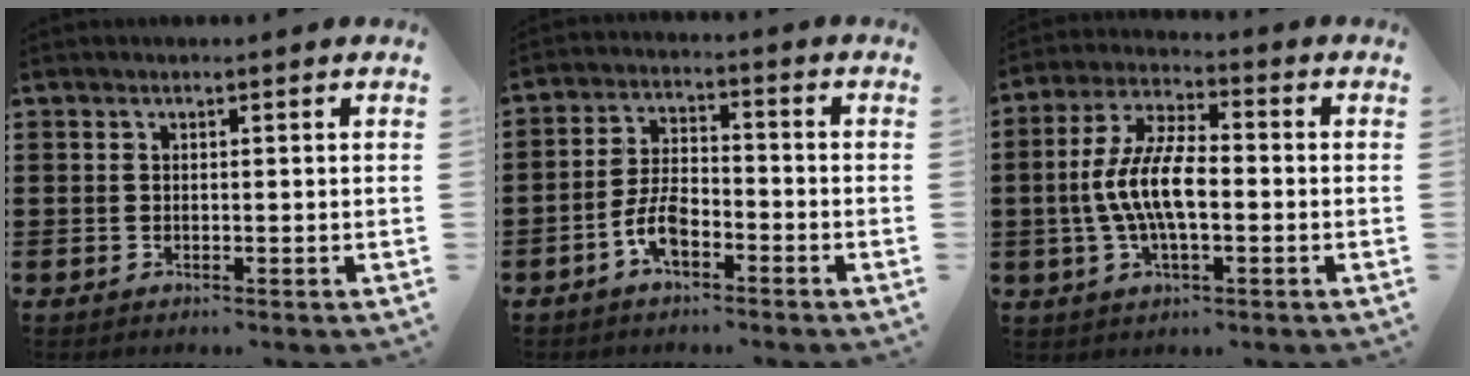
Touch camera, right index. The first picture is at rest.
{"total": 6.1, "force": [-3.2, 2.6, 4.5], "torque": [-0.108, 0.002, -0.068]}
{"total": 9.4, "force": [-1.3, 3.6, 8.6], "torque": [-0.198, -0.009, -0.032]}